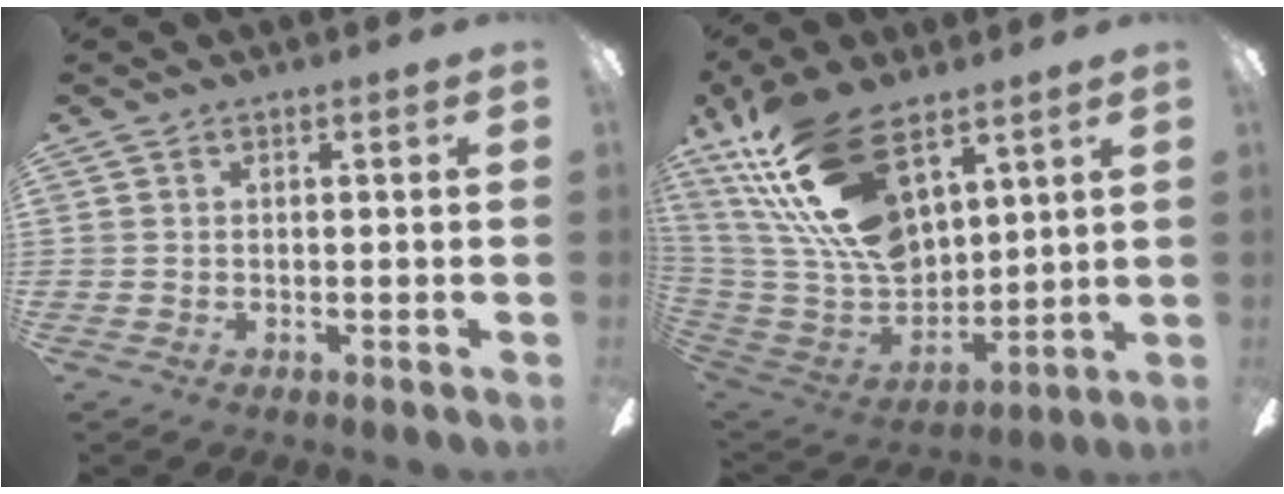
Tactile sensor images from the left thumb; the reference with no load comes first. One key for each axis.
{"total": 25.5, "fx": 13.5, "fy": 13.6, "fz": 16.8, "tx": -0.358, "ty": -0.068, "tz": 0.244}